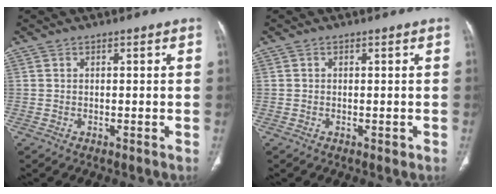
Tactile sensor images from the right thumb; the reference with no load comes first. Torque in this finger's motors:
{"motor_torque": [-0.16, 0.12, -0.23, 0.09, 0.08]}